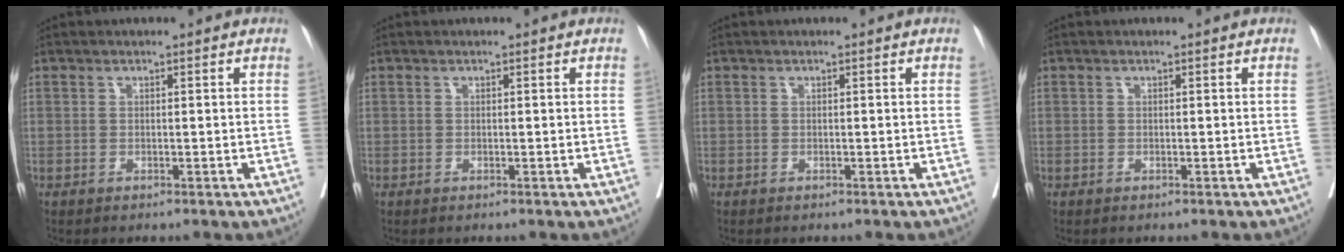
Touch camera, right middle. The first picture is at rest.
{"total": 0.0}
{"total": 0.0}
{"total": 0.0}